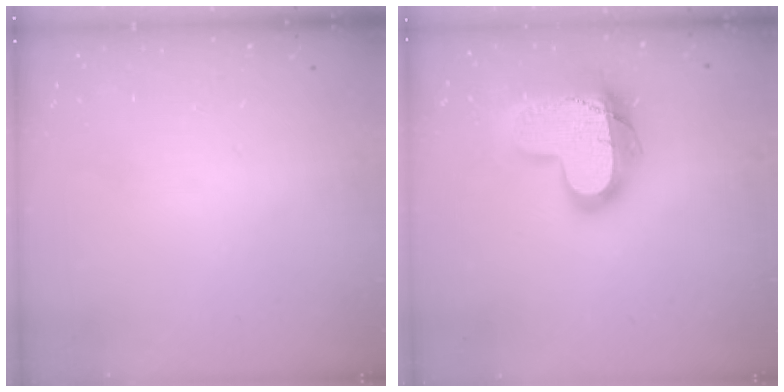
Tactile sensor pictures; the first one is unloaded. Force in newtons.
{"total": 19.1, "press": 19.0, "slide": 1.5}